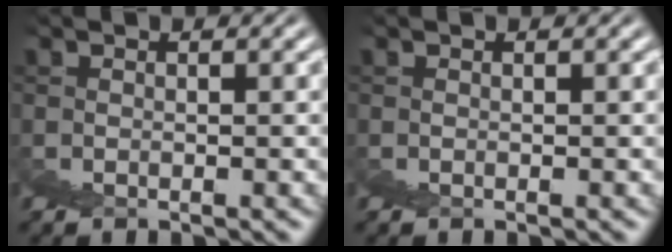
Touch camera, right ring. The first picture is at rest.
{"total": 0.0}